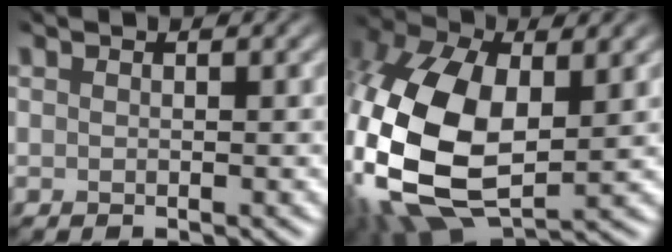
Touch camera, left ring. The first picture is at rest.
{"total": 14.8, "force": [-1.5, 8.9, 11.7], "torque": [-0.287, -0.024, -0.024]}